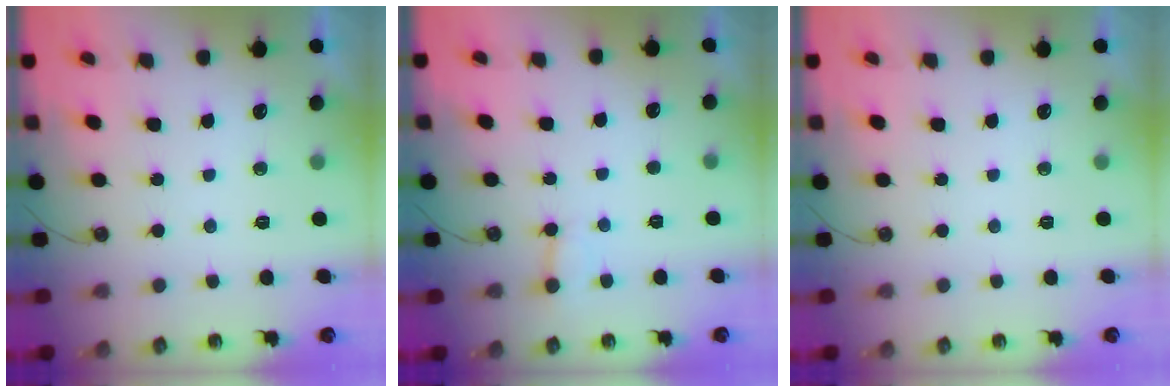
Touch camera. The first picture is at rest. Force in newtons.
{"total": 4.9, "press": 4.8, "slide": 0.7}
{"total": 0.0}